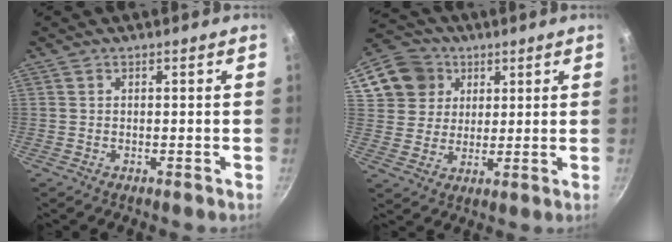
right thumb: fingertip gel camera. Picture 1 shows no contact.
{"total": 11.9, "force": [5.0, 10.2, 3.6], "torque": [-0.047, 0.010, 0.087]}